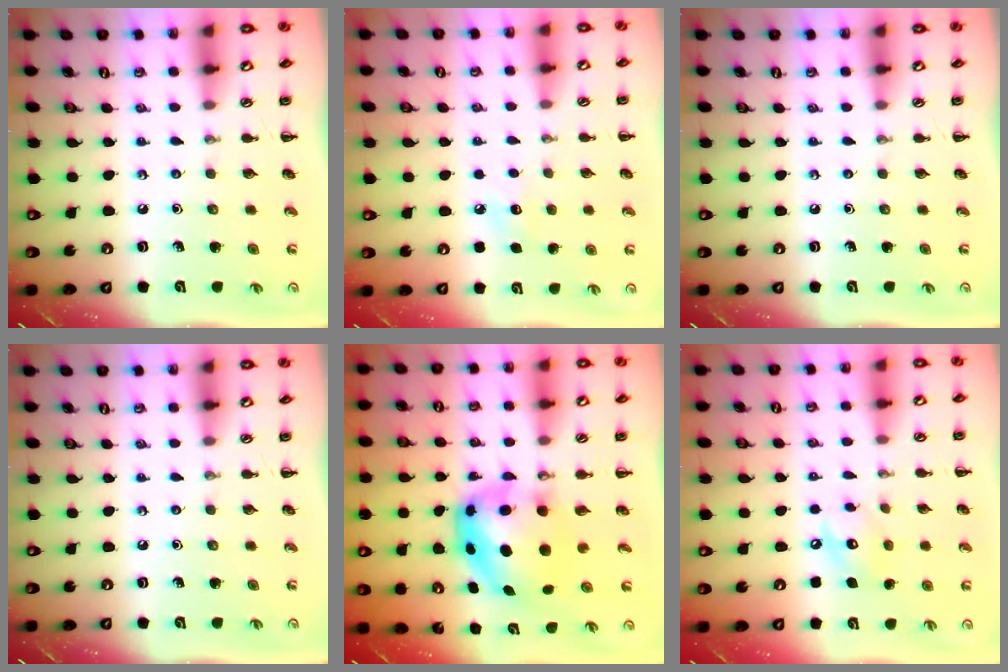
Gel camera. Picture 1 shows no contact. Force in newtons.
{"total": 6.1, "press": 5.8, "slide": 1.8}
{"total": 0.0}
{"total": 0.0}
{"total": 7.0, "press": 6.8, "slide": 1.9}
{"total": 7.7, "press": 7.6, "slide": 1.2}